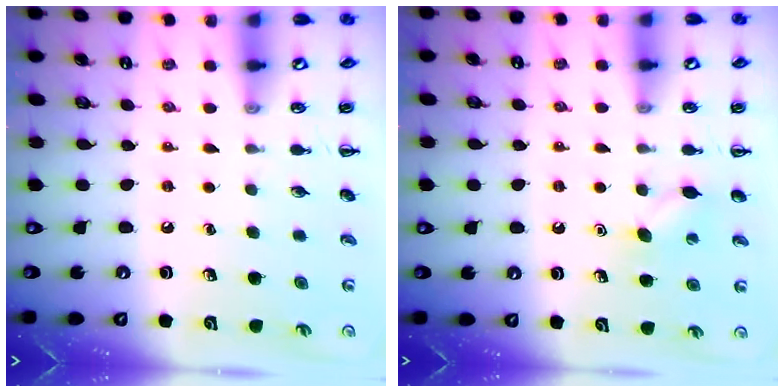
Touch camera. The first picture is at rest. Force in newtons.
{"total": 5.4, "press": 5.2, "slide": 1.2}